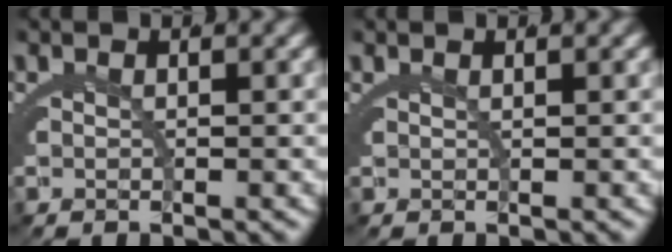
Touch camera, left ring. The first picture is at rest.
{"total": 0.9, "force": [0.6, -0.7, 0.1], "torque": [-0.002, -0.002, 0.015]}